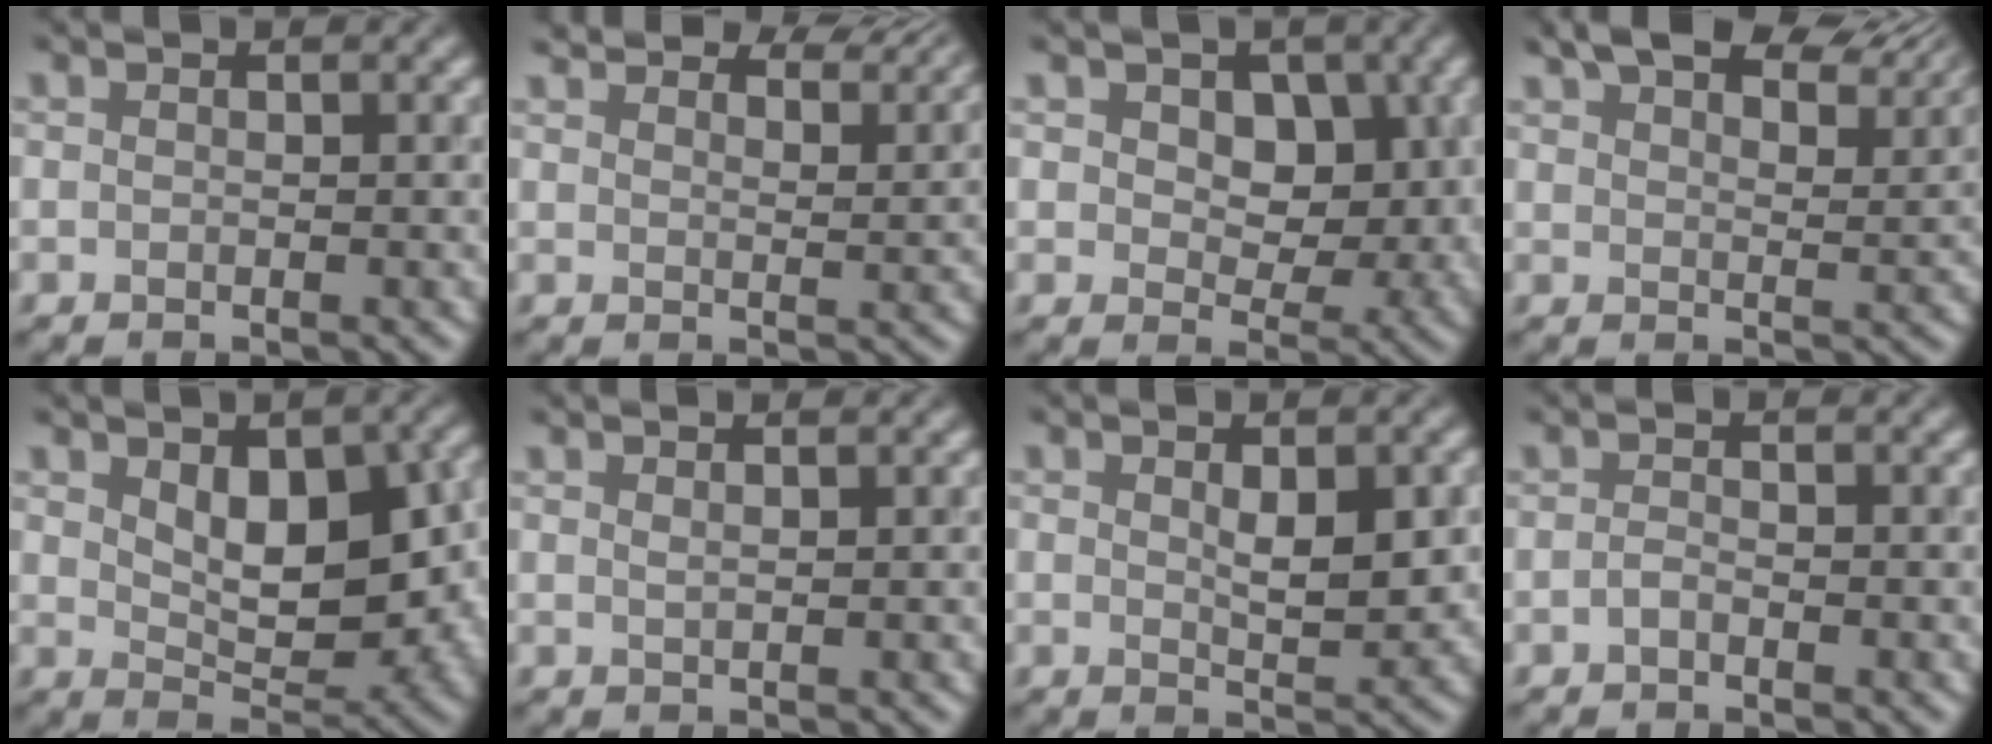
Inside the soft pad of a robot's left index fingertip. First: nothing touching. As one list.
[{"total": 6.4, "force": [5.9, 1.2, 2.0], "torque": [-0.027, 0.010, 0.074]}, {"total": 6.3, "force": [1.3, 4.4, 4.3], "torque": [-0.046, -0.001, 0.019]}, {"total": 9.1, "force": [7.5, 2.6, 4.4], "torque": [-0.060, 0.021, 0.102]}, {"total": 7.3, "force": [1.0, 4.0, 6.1], "torque": [-0.087, -0.005, 0.031]}, {"total": 0.5, "force": [0.5, 0.0, 0.2], "torque": [0.005, 0.006, 0.011]}, {"total": 3.2, "force": [0.5, 1.3, 2.9], "torque": [-0.047, 0.001, 0.014]}, {"total": 0.5, "force": [-0.4, 0.1, 0.3], "torque": [-0.005, 0.006, -0.006]}]